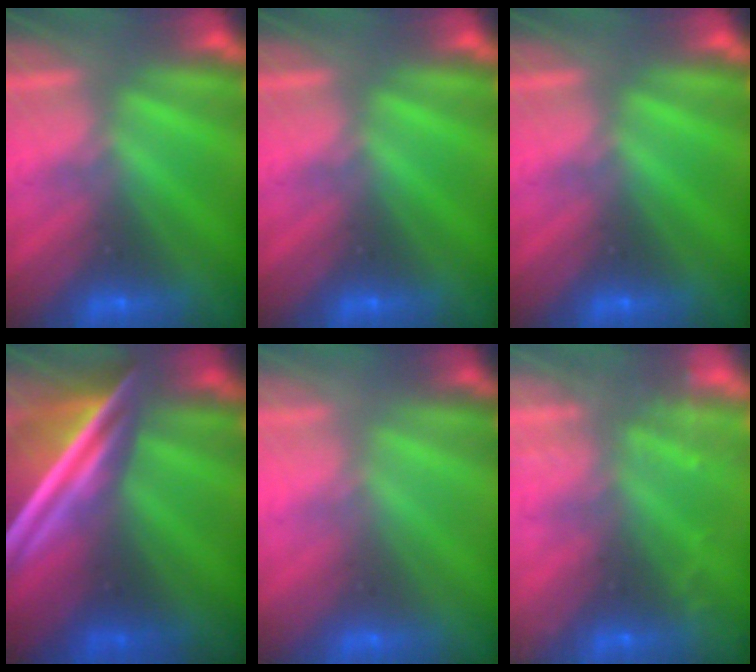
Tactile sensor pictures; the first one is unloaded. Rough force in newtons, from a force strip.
{"total": 0.0}
{"total": 0.0}
{"total": 7.7}
{"total": 2.9}
{"total": 7.3}